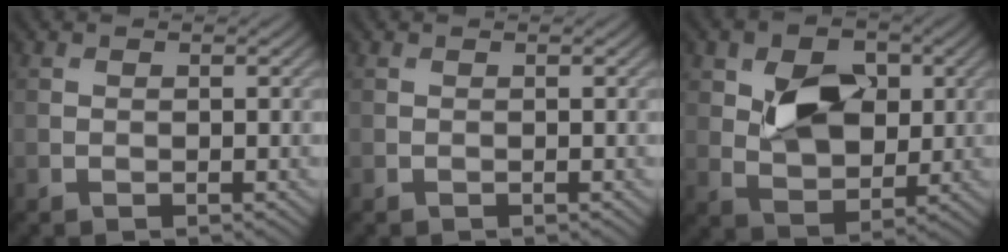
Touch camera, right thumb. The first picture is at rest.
{"total": 0.0}
{"total": 8.0, "force": [1.9, 5.4, 5.6], "torque": [-0.106, -0.003, 0.031]}